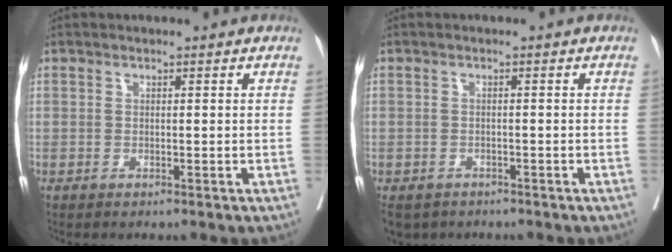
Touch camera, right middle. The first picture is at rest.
{"total": 5.3, "force": [-3.8, 3.5, 1.3], "torque": [-0.025, -0.006, -0.054]}